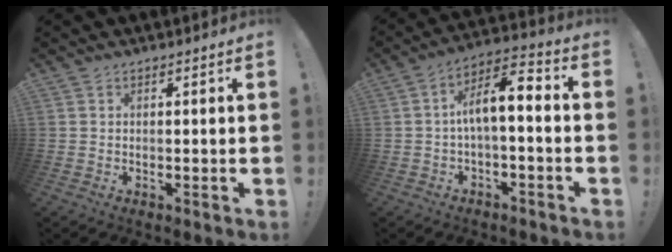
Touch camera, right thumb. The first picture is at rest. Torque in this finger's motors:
{"motor_torque": [0.92, 0.81, 0.80, -0.19, 0.02]}